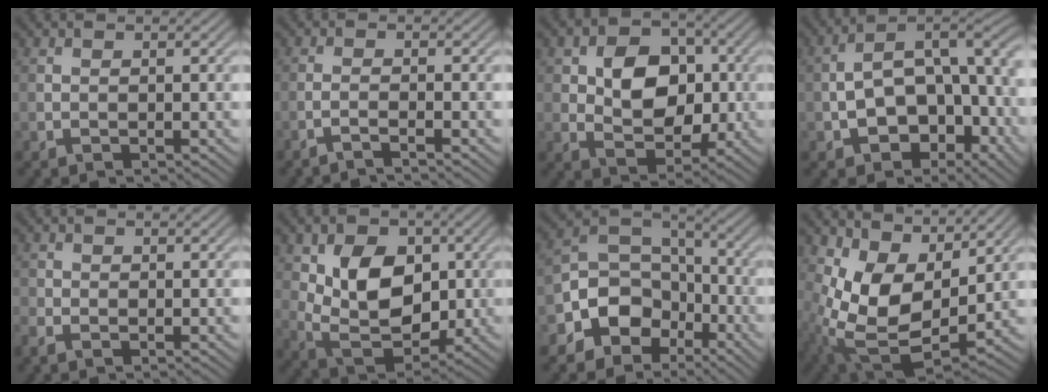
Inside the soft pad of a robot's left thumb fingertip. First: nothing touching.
{"total": 2.1, "force": [-1.5, 0.2, 1.4], "torque": [-0.011, 0.004, -0.045]}
{"total": 8.3, "force": [0.7, 6.0, 5.7], "torque": [-0.102, 0.003, 0.008]}
{"total": 12.4, "force": [-3.7, 7.8, 8.9], "torque": [-0.123, -0.008, -0.065]}
{"total": 1.9, "force": [-0.9, 1.4, 1.0], "torque": [-0.026, -0.005, -0.023]}
{"total": 9.8, "force": [1.4, 6.7, 7.0], "torque": [-0.139, -0.014, 0.023]}
{"total": 10.0, "force": [-4.9, 7.4, 4.8], "torque": [-0.093, -0.011, -0.107]}
{"total": 10.4, "force": [3.8, 5.9, 7.7], "torque": [-0.172, -0.008, 0.071]}